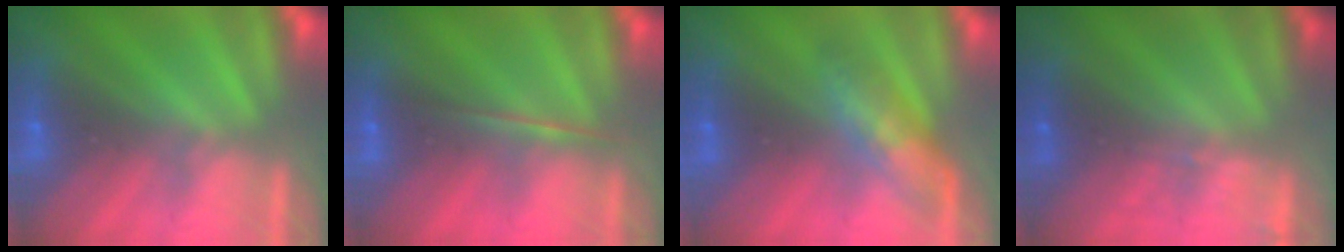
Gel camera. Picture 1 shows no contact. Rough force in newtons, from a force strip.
{"total": 1.7}
{"total": 4.9}
{"total": 1.3}